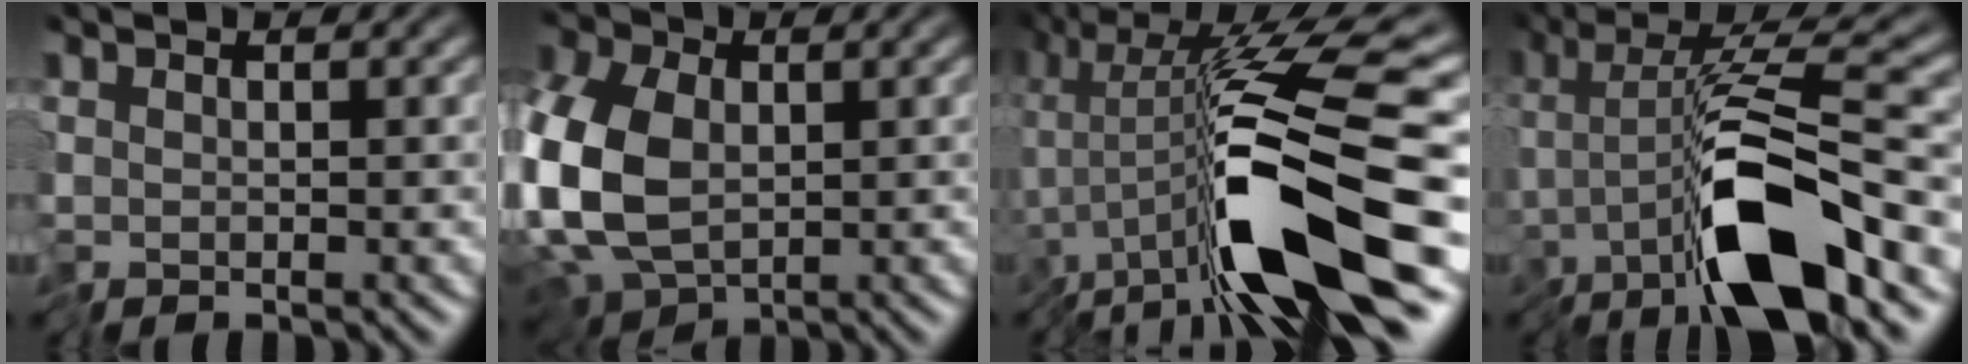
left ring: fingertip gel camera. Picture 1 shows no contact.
{"total": 11.6, "force": [-1.4, 7.9, 8.4], "torque": [-0.214, -0.014, -0.043]}
{"total": 13.0, "force": [-4.8, 2.0, 11.9], "torque": [-0.201, 0.011, -0.088]}
{"total": 9.6, "force": [-4.0, 1.7, 8.6], "torque": [-0.129, 0.007, -0.084]}